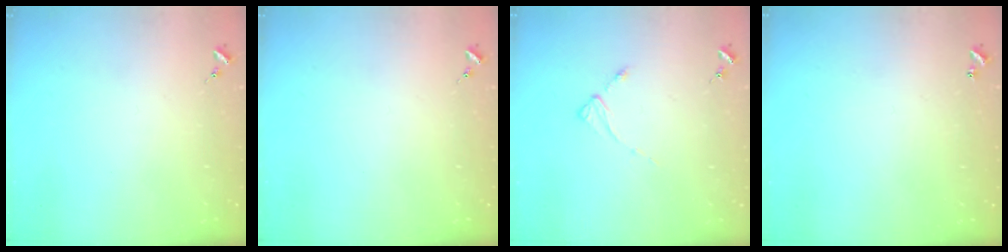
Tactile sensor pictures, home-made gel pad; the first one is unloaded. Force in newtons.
{"total": 0.0}
{"total": 2.3, "press": 2.3, "slide": 0.4}
{"total": 0.9, "press": 0.9, "slide": 0.2}